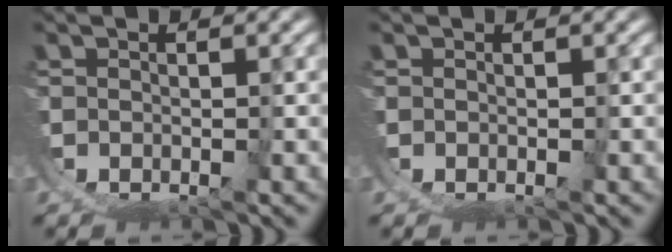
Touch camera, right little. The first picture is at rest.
{"total": 0.0}